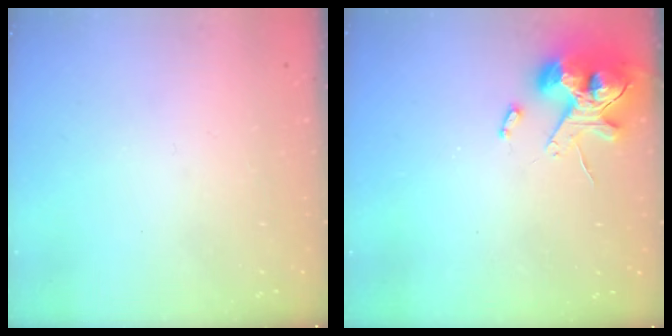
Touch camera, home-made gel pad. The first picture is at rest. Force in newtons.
{"total": 12.7, "press": 12.6, "slide": 2.0}